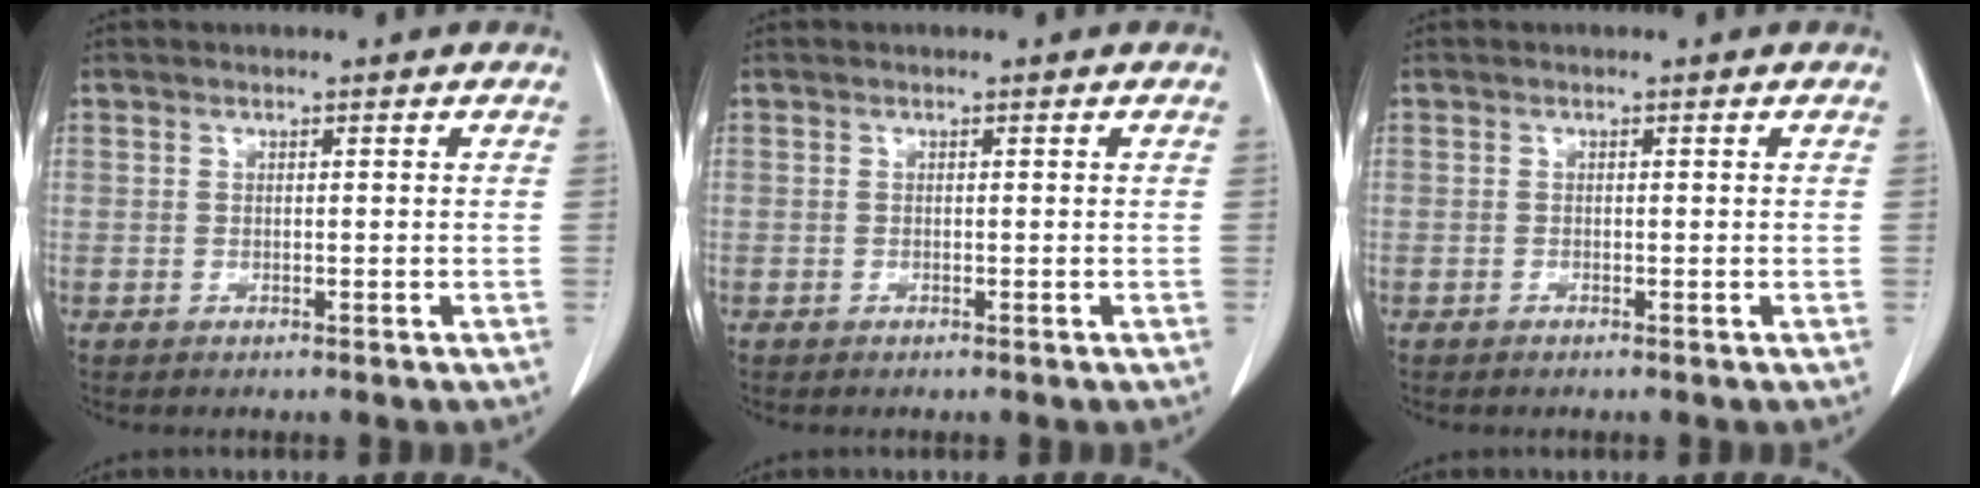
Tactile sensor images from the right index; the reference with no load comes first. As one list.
[{"total": 0.0}, {"total": 0.0}]